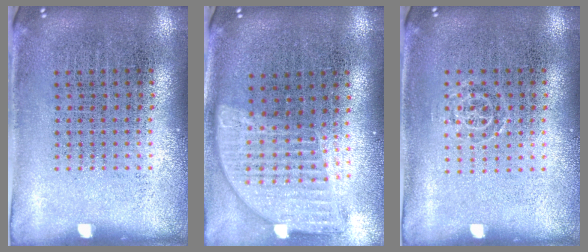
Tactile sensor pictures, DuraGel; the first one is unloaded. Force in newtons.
{"total": 1.6, "press": 1.4, "slide": 0.8}
{"total": 0.7, "press": 0.5, "slide": 0.4}